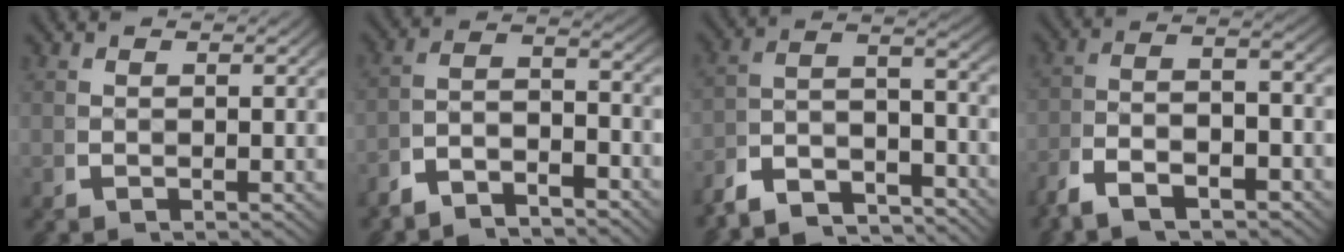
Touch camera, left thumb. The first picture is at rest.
{"total": 5.4, "force": [-2.5, 3.0, 3.7], "torque": [-0.057, -0.015, -0.050]}
{"total": 9.7, "force": [-4.7, 5.6, 6.3], "torque": [-0.110, -0.034, -0.074]}
{"total": 5.9, "force": [-1.9, 3.0, 4.7], "torque": [-0.089, -0.005, -0.037]}